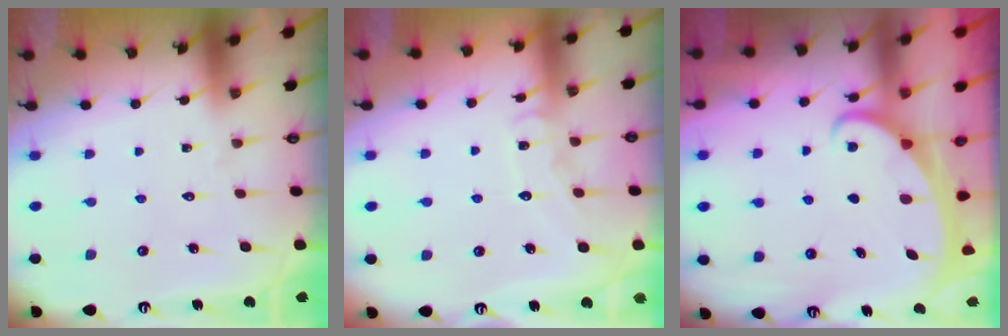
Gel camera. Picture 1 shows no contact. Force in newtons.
{"total": 8.4, "press": 8.4, "slide": 0.7}
{"total": 2.1, "press": 2.1, "slide": 0.3}